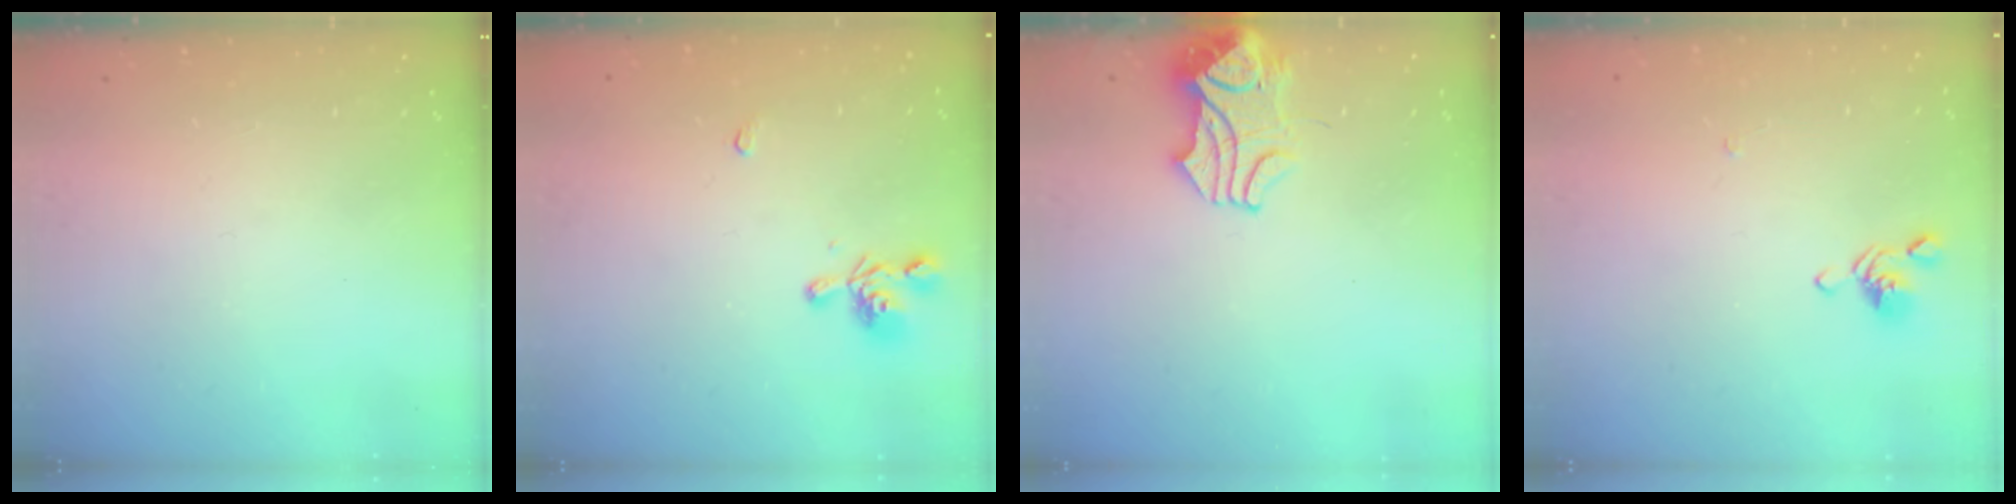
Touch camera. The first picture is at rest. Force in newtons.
{"total": 2.6, "press": 2.5, "slide": 0.4}
{"total": 3.3, "press": 3.2, "slide": 0.8}
{"total": 2.6, "press": 2.5, "slide": 0.6}